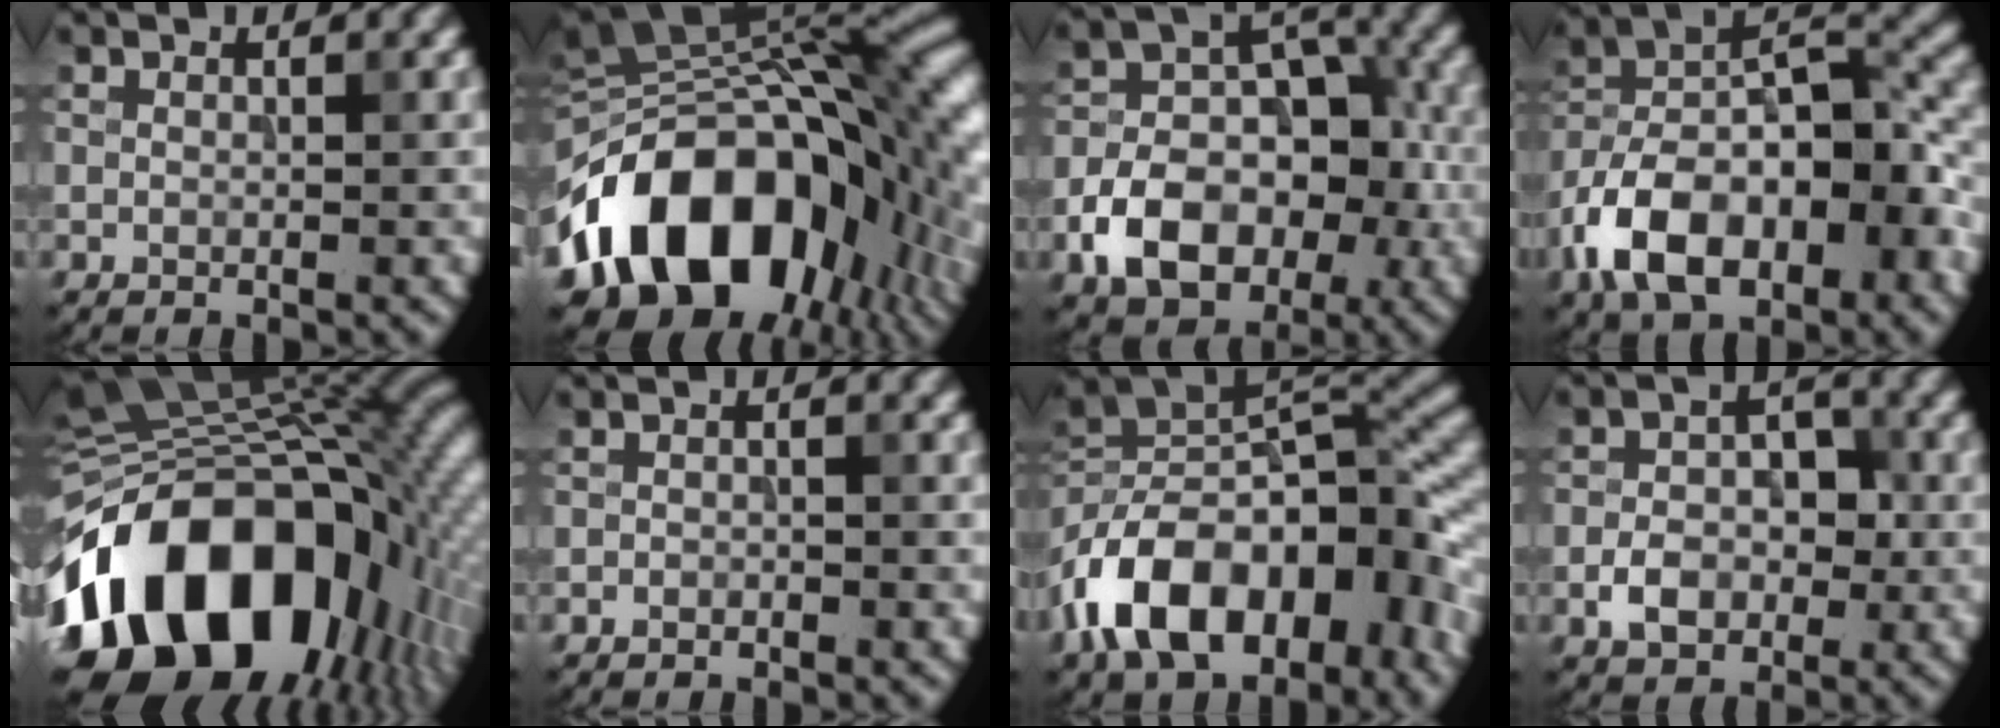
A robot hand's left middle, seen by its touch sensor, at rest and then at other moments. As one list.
[{"total": 16.6, "force": [-5.8, 10.5, 11.6], "torque": [-0.179, 0.010, -0.105]}, {"total": 9.6, "force": [-3.5, 6.3, 6.3], "torque": [-0.101, 0.002, -0.058]}, {"total": 13.0, "force": [-6.0, 6.6, 9.5], "torque": [-0.166, -0.001, -0.121]}, {"total": 20.5, "force": [-6.9, 12.8, 14.5], "torque": [-0.247, -0.023, -0.110]}, {"total": 0.7, "force": [-0.5, 0.4, 0.2], "torque": [-0.002, -0.001, -0.010]}, {"total": 15.1, "force": [-6.8, 8.5, 10.6], "torque": [-0.168, 0.013, -0.129]}, {"total": 4.5, "force": [-1.3, 3.1, 3.0], "torque": [-0.041, 0.003, -0.025]}]